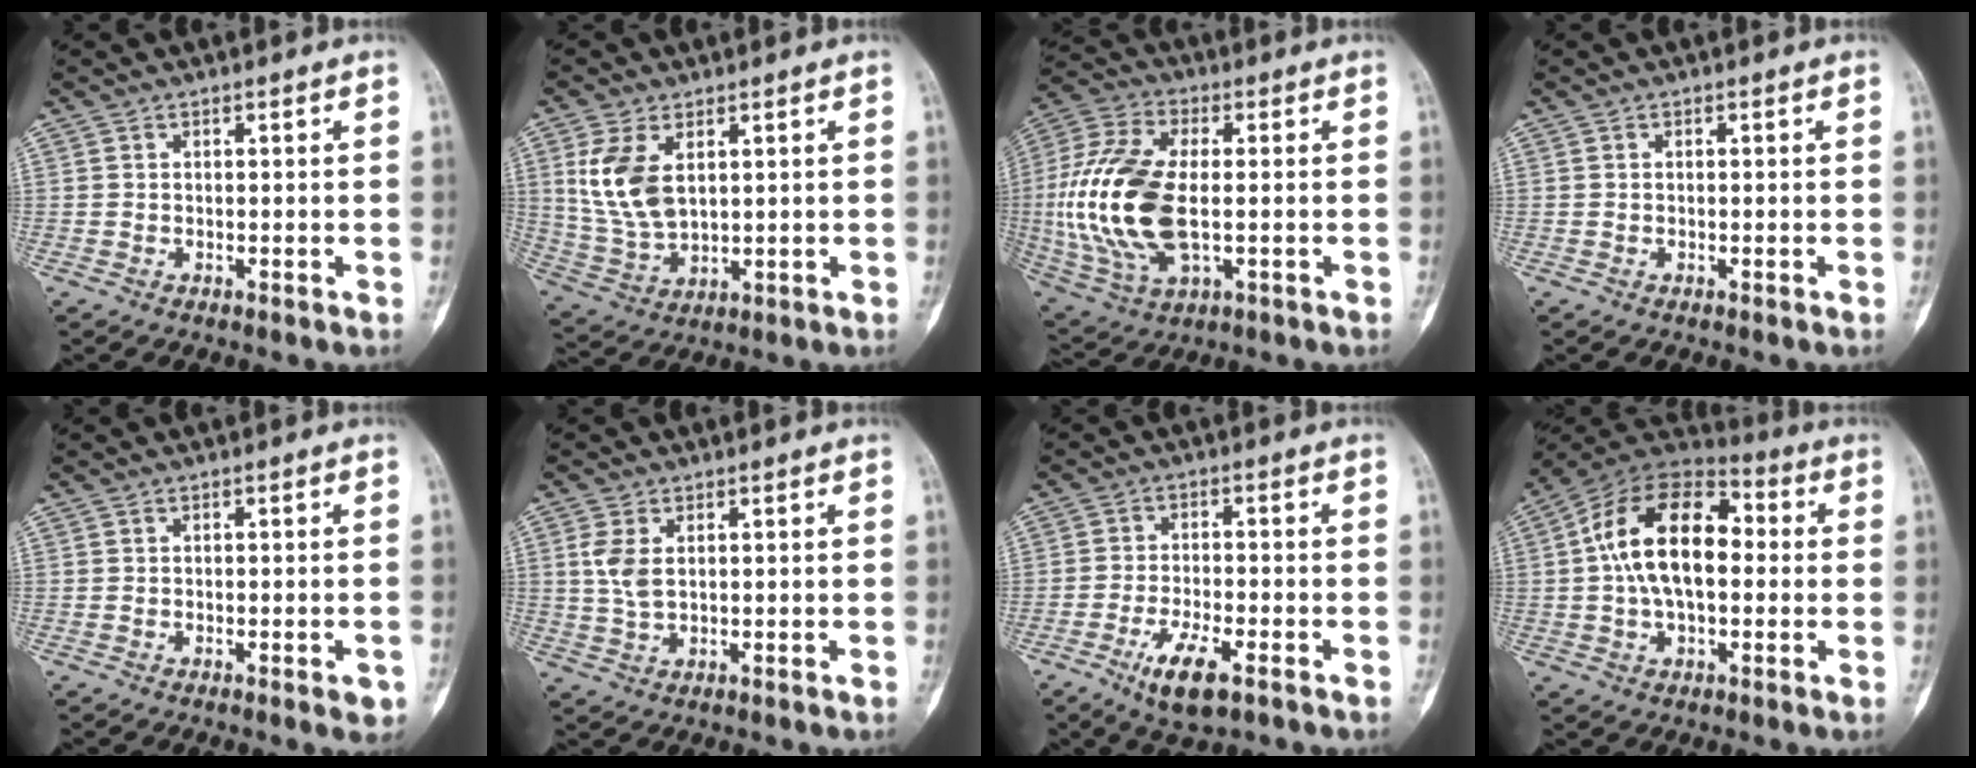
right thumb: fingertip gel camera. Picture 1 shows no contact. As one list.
[{"total": 10.7, "force": [3.2, 6.0, 8.2], "torque": [-0.165, -0.011, 0.077]}, {"total": 20.0, "force": [-1.1, 10.3, 17.1], "torque": [-0.376, -0.001, -0.012]}, {"total": 0.0}, {"total": 2.3, "force": [-1.0, 0.7, 1.9], "torque": [-0.017, 0.006, -0.012]}, {"total": 4.2, "force": [1.0, 2.1, 3.5], "torque": [-0.081, 0.002, 0.026]}, {"total": 8.0, "force": [-4.2, 2.6, 6.3], "torque": [-0.116, 0.008, -0.070]}, {"total": 18.2, "force": [1.3, 10.5, 14.8], "torque": [-0.245, 0.037, 0.015]}]